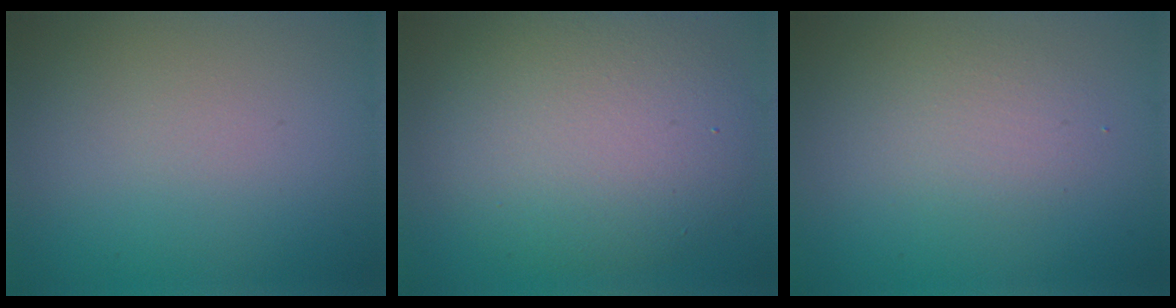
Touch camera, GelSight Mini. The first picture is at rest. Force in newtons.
{"total": 7.8, "press": 7.7, "slide": 0.5}
{"total": 2.0, "press": 2.0, "slide": 0.1}